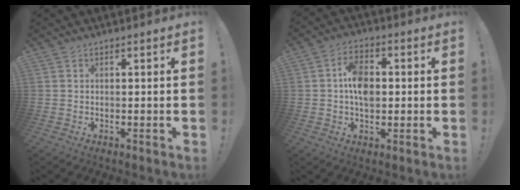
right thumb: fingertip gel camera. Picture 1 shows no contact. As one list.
[{"total": 9.3, "force": [0.1, 6.2, 7.0], "torque": [-0.121, 0.013, 0.003]}]